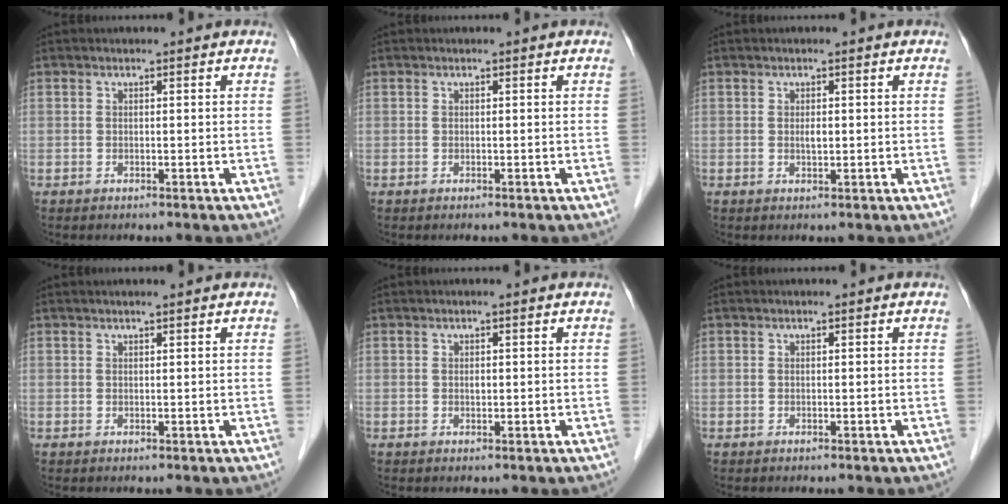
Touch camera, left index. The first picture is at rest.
{"total": 0.0}
{"total": 1.1, "force": [0.1, 0.4, 1.0], "torque": [-0.020, -0.002, 0.003]}
{"total": 1.3, "force": [1.1, 0.0, 0.8], "torque": [-0.011, 0.012, 0.019]}
{"total": 0.6, "force": [0.1, 0.3, 0.5], "torque": [-0.010, 0.000, 0.003]}
{"total": 0.0}